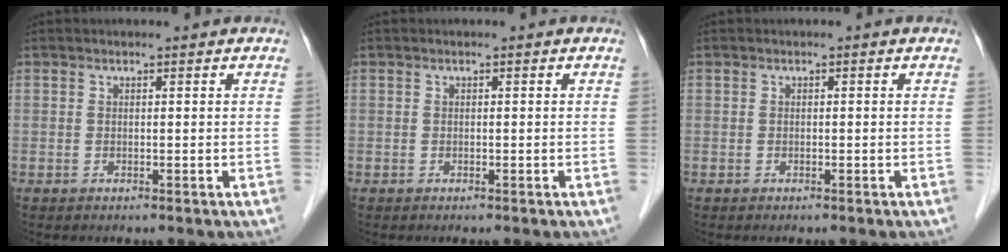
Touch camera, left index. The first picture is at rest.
{"total": 0.0}
{"total": 0.0}